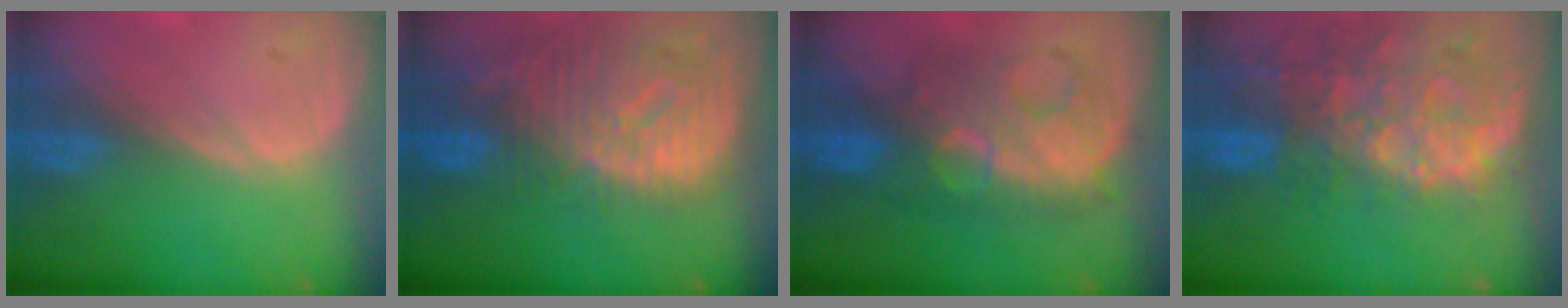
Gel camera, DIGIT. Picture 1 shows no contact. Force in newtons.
{"total": 12.6, "press": 10.9, "slide": 6.3}
{"total": 9.1, "press": 9.1, "slide": 0.4}
{"total": 13.8, "press": 11.1, "slide": 8.1}